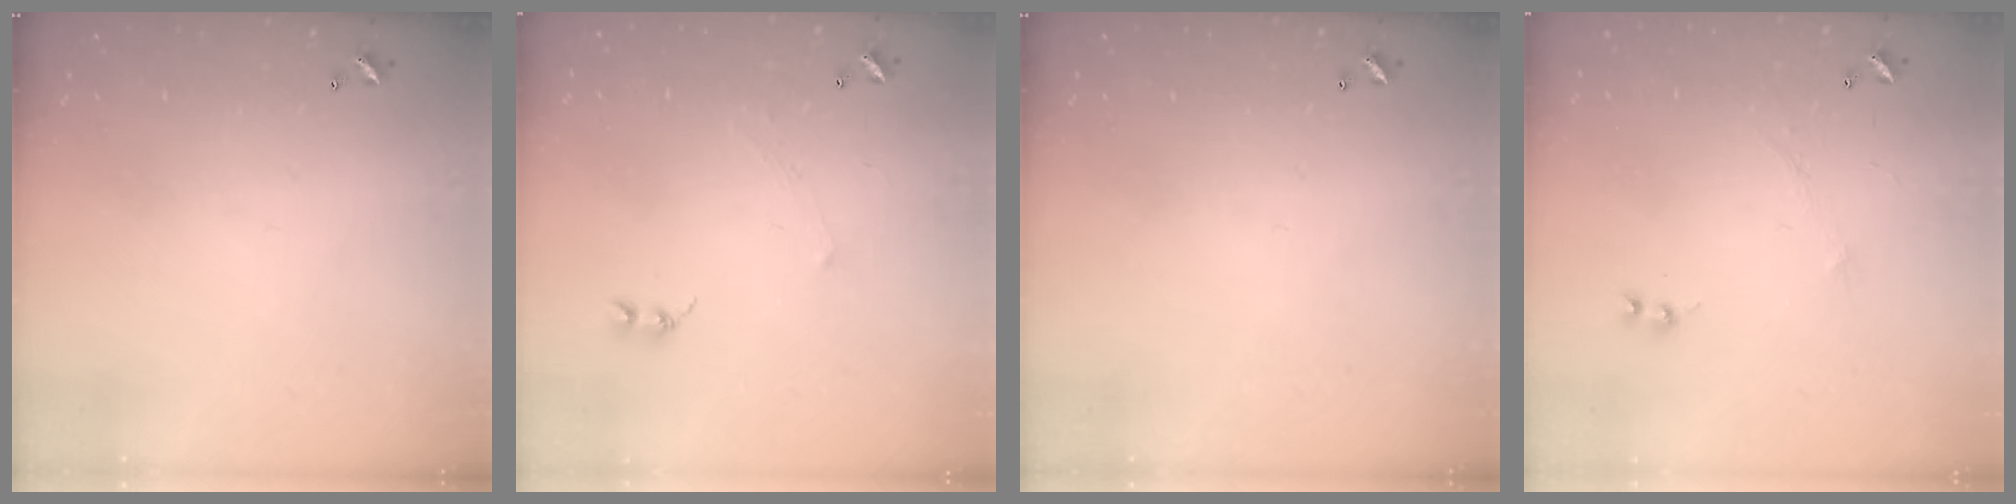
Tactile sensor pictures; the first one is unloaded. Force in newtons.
{"total": 0.6, "press": 0.3, "slide": 0.5}
{"total": 0.0}
{"total": 0.0}